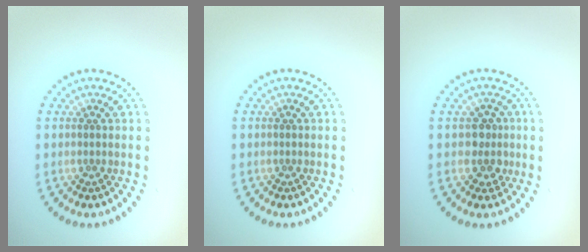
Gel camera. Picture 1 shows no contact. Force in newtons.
{"total": 0.0}
{"total": 2.1, "press": 1.8, "slide": 1.1}